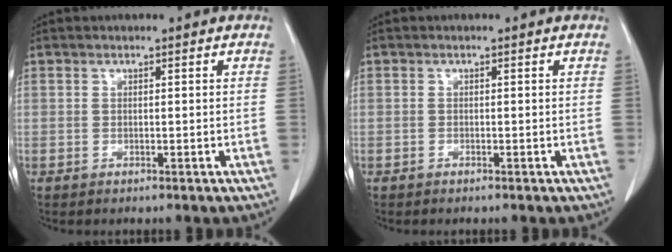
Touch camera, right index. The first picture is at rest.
{"total": 0.0}